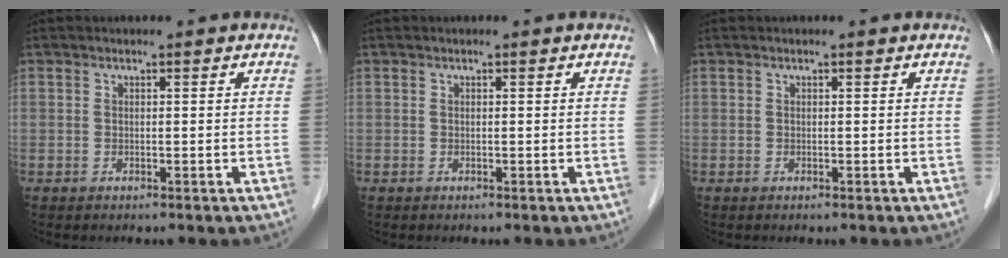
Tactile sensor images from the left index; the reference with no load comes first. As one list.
[{"total": 0.0}, {"total": 0.0}]